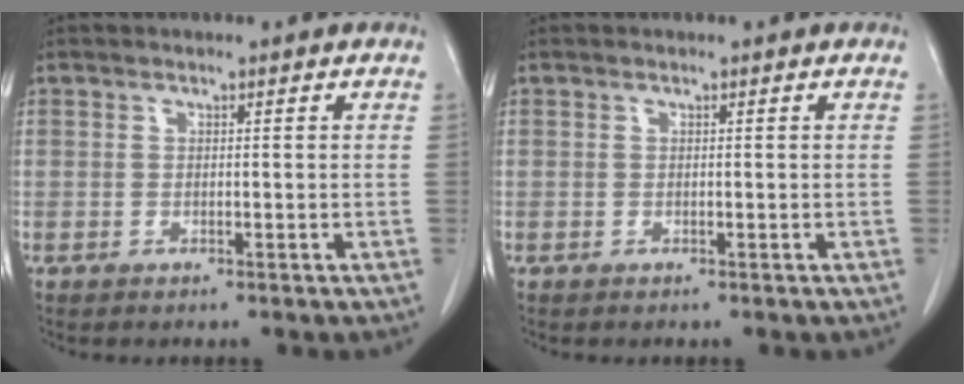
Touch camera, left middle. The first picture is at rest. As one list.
[{"total": 0.0}]